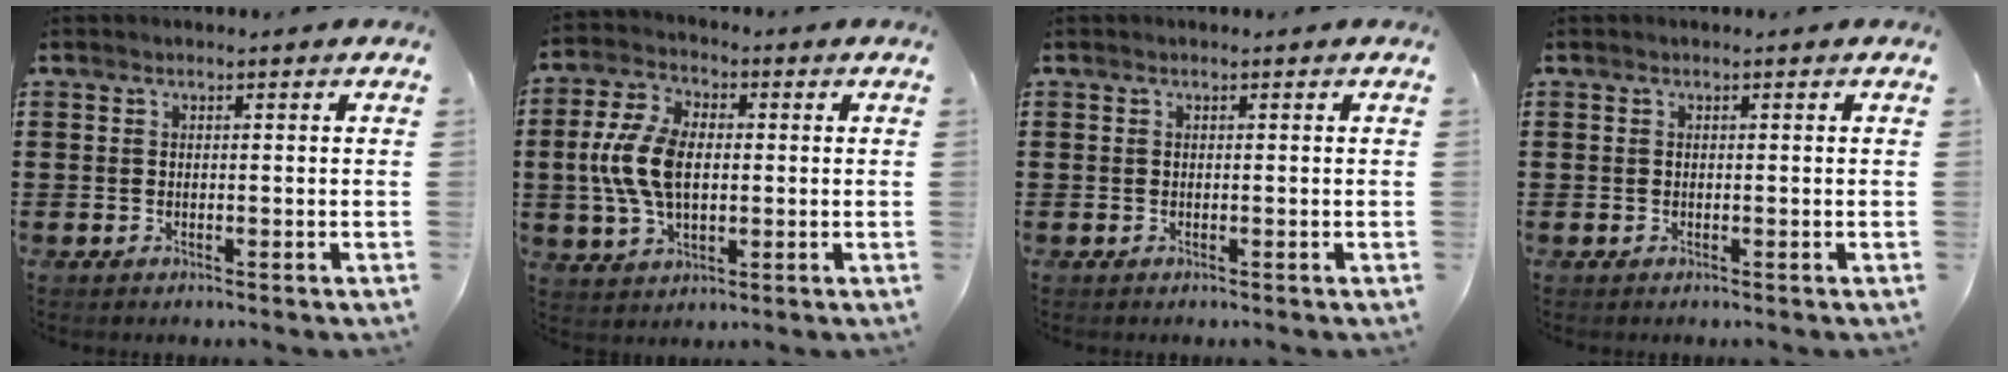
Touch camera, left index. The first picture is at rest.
{"total": 9.5, "force": [0.0, 5.8, 7.6], "torque": [-0.184, 0.009, -0.008]}
{"total": 0.0}
{"total": 0.0}